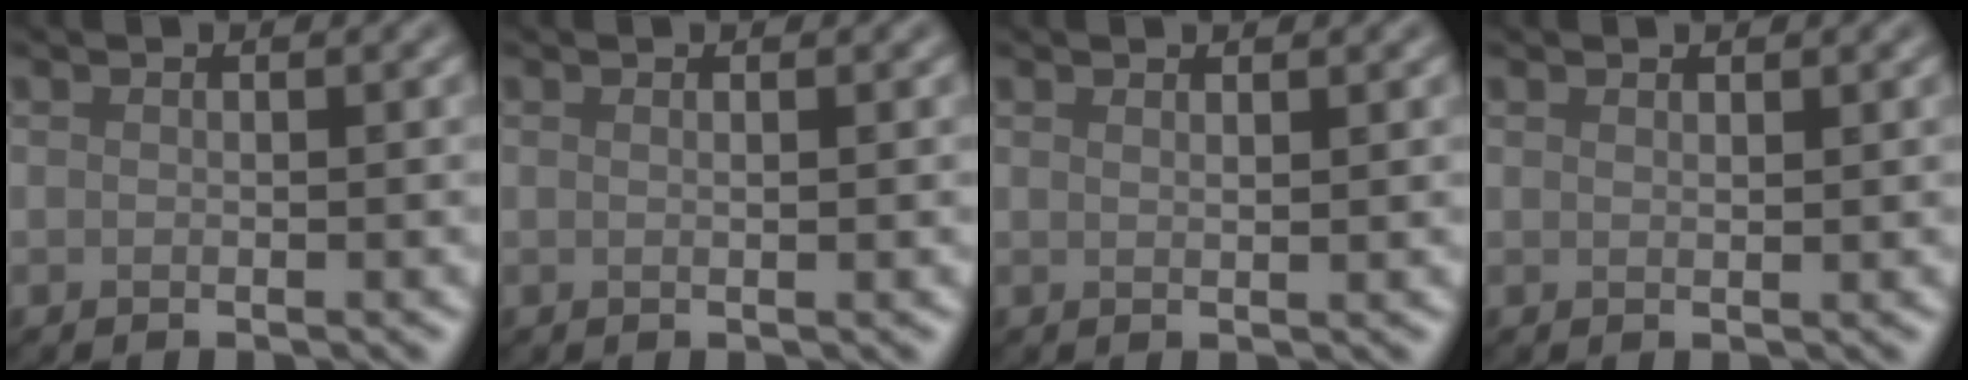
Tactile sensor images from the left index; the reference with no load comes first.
{"total": 1.1, "force": [0.3, 0.4, 1.0], "torque": [-0.009, 0.002, -0.002]}
{"total": 1.5, "force": [0.9, 0.5, 1.0], "torque": [-0.005, 0.002, 0.002]}
{"total": 0.8, "force": [0.7, 0.1, 0.3], "torque": [-0.001, 0.002, 0.011]}